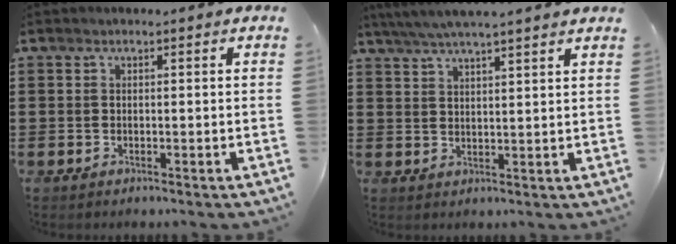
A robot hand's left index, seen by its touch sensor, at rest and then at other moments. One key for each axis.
{"total": 4.3, "fx": 4.0, "fy": -0.4, "fz": 1.7, "tx": -0.046, "ty": -0.013, "tz": 0.071}